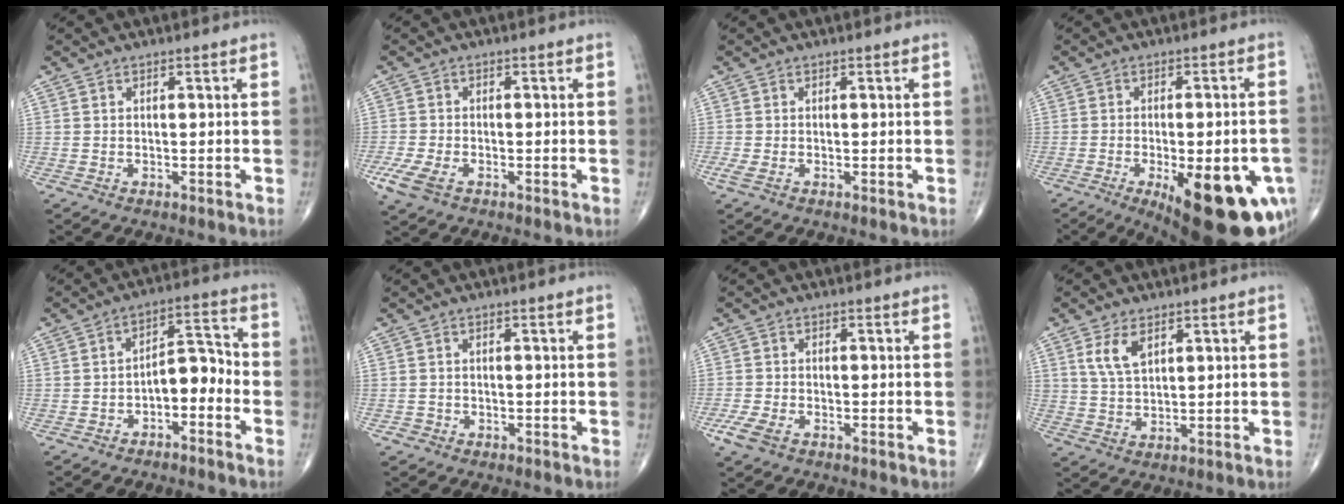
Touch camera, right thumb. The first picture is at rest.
{"total": 5.2, "force": [-2.4, 2.7, 3.7], "torque": [-0.096, -0.001, -0.047]}
{"total": 1.4, "force": [-0.4, 0.5, 1.3], "torque": [-0.042, -0.007, -0.012]}
{"total": 22.4, "force": [-8.9, 8.2, 18.9], "torque": [-0.190, -0.002, -0.106]}
{"total": 7.3, "force": [-3.1, 4.0, 5.3], "torque": [-0.059, 0.047, -0.054]}
{"total": 1.0, "force": [-0.5, 0.8, 0.0], "torque": [0.009, 0.006, -0.013]}
{"total": 4.0, "force": [-2.1, 2.0, 2.8], "torque": [-0.073, -0.001, -0.043]}
{"total": 5.3, "force": [2.5, 2.7, 3.8], "torque": [-0.070, -0.010, 0.055]}